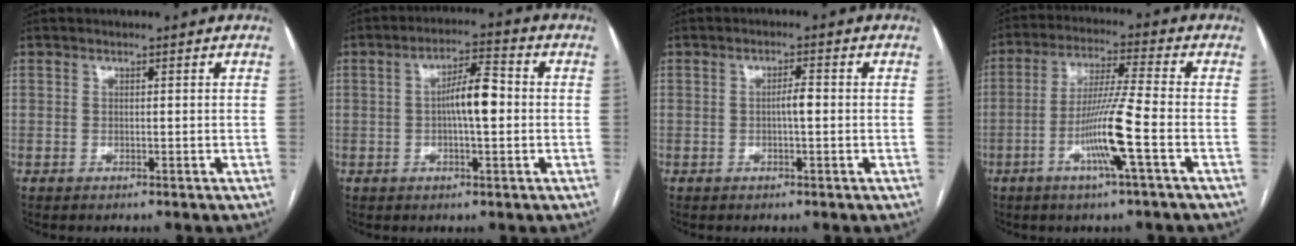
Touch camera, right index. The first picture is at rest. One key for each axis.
{"total": 6.7, "fx": -0.1, "fy": 1.5, "fz": 6.5, "tx": -0.116, "ty": 0.016, "tz": -0.005}
{"total": 2.2, "fx": -0.2, "fy": 0.4, "fz": 2.2, "tx": -0.035, "ty": 0.004, "tz": -0.005}
{"total": 10.3, "fx": -3.7, "fy": -1.1, "fz": 9.6, "tx": -0.188, "ty": -0.007, "tz": -0.074}